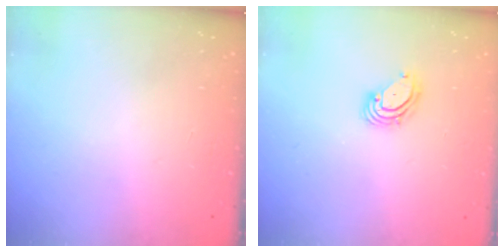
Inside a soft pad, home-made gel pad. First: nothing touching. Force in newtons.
{"total": 3.4, "press": 3.4, "slide": 0.1}